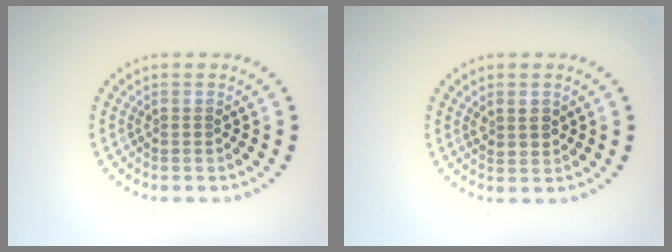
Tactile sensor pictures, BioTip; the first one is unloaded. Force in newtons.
{"total": 1.6, "press": 1.5, "slide": 0.6}